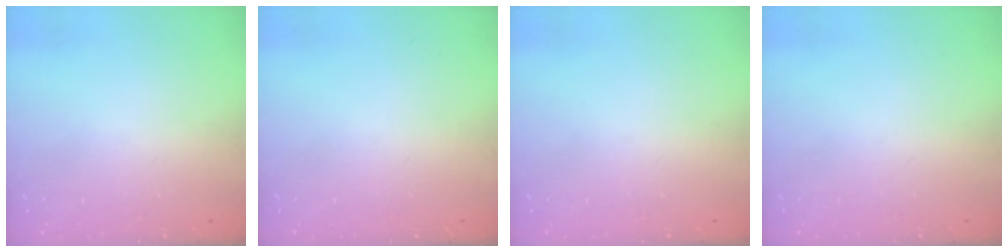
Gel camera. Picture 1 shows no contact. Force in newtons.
{"total": 0.0}
{"total": 0.0}
{"total": 0.0}